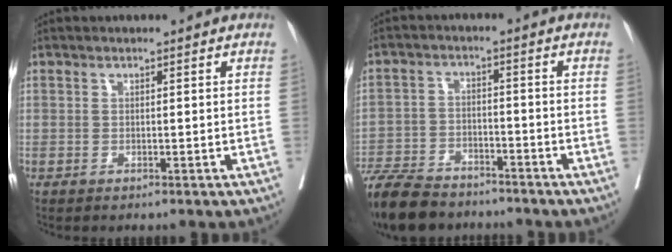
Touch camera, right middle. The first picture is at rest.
{"total": 12.1, "force": [-10.5, 3.8, 4.7], "torque": [-0.083, -0.011, -0.173]}